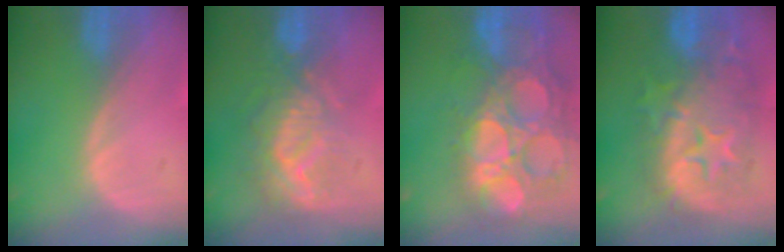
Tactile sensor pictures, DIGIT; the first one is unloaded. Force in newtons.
{"total": 9.4, "press": 8.6, "slide": 3.9}
{"total": 15.2, "press": 12.6, "slide": 8.5}
{"total": 12.3, "press": 12.2, "slide": 1.1}